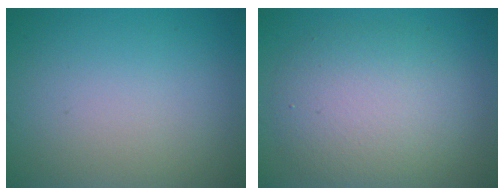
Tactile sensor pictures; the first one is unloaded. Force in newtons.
{"total": 6.0, "press": 6.0, "slide": 0.4}